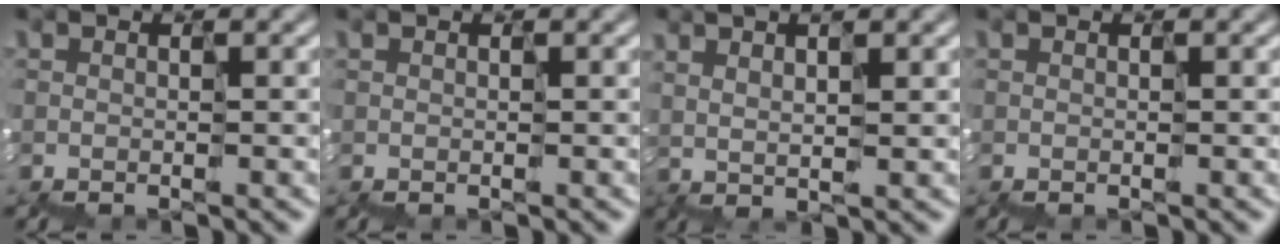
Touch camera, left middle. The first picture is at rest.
{"total": 0.0}
{"total": 1.9, "force": [1.1, -1.2, -1.1], "torque": [0.019, 0.002, 0.024]}
{"total": 0.0}